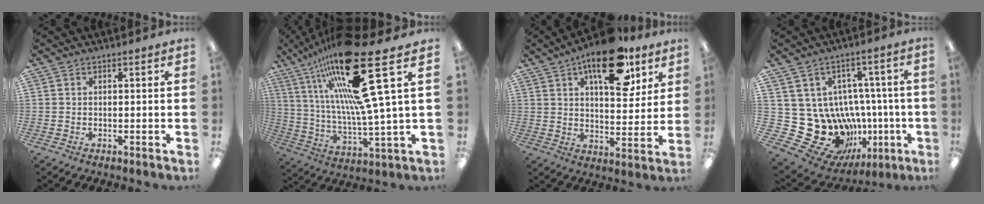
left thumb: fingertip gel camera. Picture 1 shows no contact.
{"total": 28.0, "force": [14.6, 5.6, 23.2], "torque": [-0.418, -0.096, 0.226]}
{"total": 24.7, "force": [15.7, 9.9, 16.3], "torque": [-0.245, -0.081, 0.258]}
{"total": 20.9, "force": [-2.6, 18.3, 9.8], "torque": [-0.191, -0.014, 0.022]}